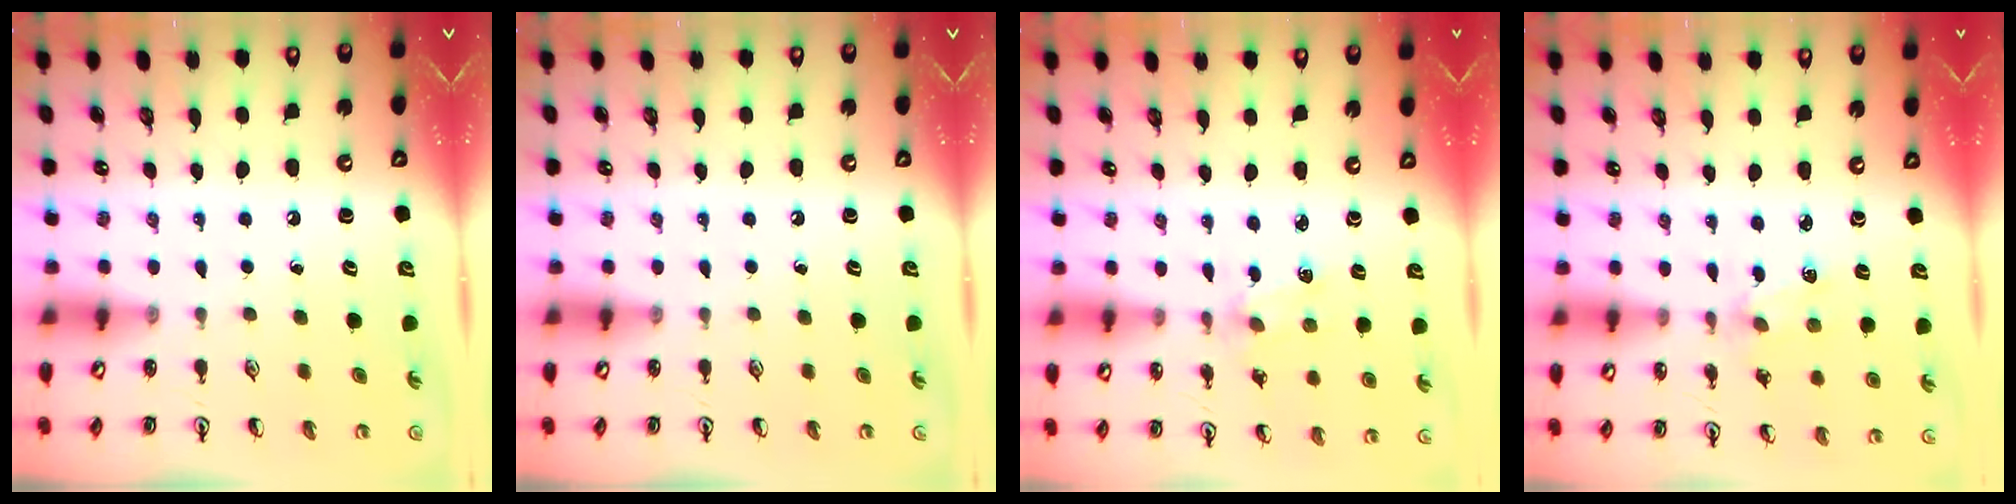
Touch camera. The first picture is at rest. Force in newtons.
{"total": 0.0}
{"total": 2.1, "press": 2.1, "slide": 0.3}
{"total": 1.9, "press": 1.9, "slide": 0.4}